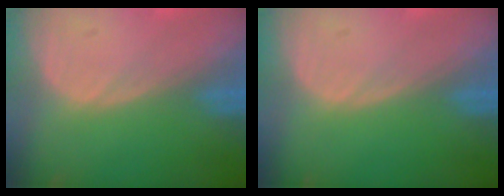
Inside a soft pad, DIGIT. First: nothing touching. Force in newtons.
{"total": 0.0}